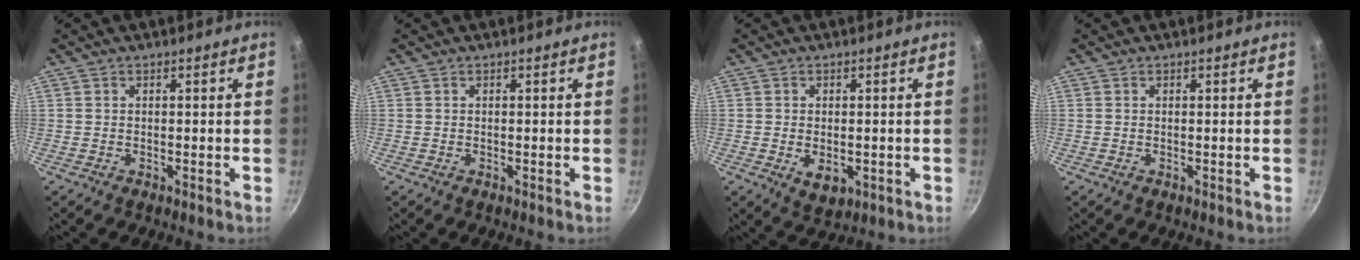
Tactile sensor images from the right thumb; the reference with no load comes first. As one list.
[{"total": 0.0}, {"total": 5.0, "force": [-1.0, 3.3, 3.7], "torque": [-0.051, -0.008, -0.006]}, {"total": 0.0}]